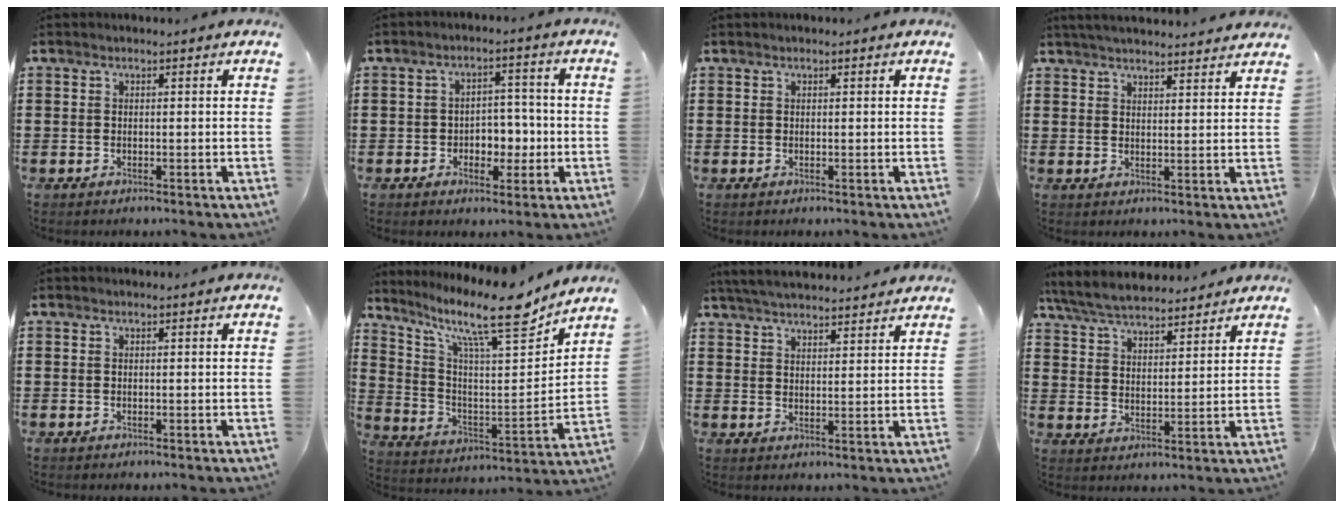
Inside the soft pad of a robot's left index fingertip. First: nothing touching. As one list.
[{"total": 4.7, "force": [-1.2, 3.6, 2.7], "torque": [-0.044, 0.003, -0.030]}, {"total": 0.0}, {"total": 3.4, "force": [3.4, -0.2, 0.6], "torque": [-0.021, -0.010, 0.062]}, {"total": 0.0}, {"total": 14.2, "force": [10.6, 2.8, 9.0], "torque": [-0.177, -0.063, 0.171]}, {"total": 4.3, "force": [4.2, -0.1, 0.8], "torque": [-0.030, -0.016, 0.077]}, {"total": 6.4, "force": [6.0, 1.2, 1.8], "torque": [-0.061, -0.022, 0.109]}]